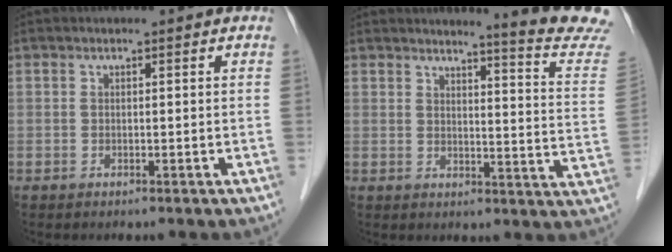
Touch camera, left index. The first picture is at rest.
{"total": 12.8, "force": [12.2, -2.1, 3.2], "torque": [-0.039, -0.113, 0.123]}